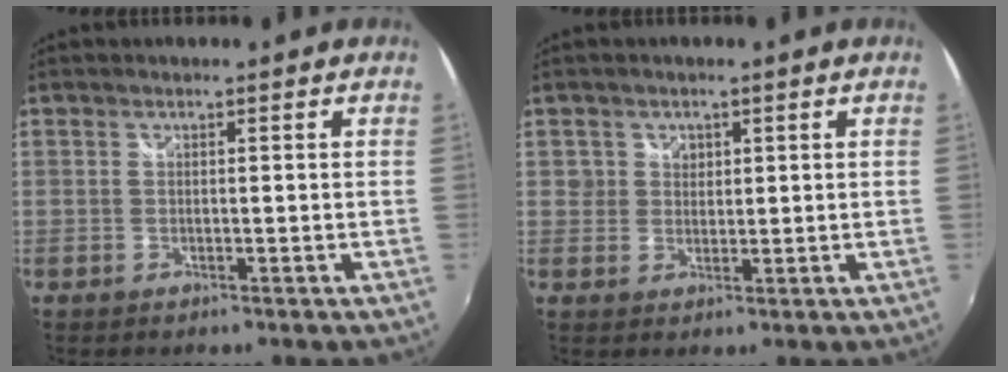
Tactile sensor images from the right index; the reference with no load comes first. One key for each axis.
{"total": 2.7, "fx": 0.8, "fy": 2.6, "fz": 0.2, "tx": 0.005, "ty": 0.009, "tz": 0.011}